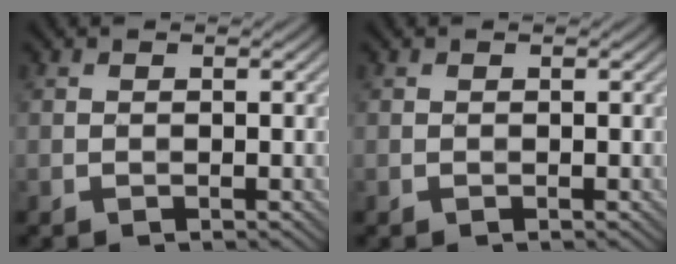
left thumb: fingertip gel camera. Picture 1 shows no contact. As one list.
[{"total": 0.0}]